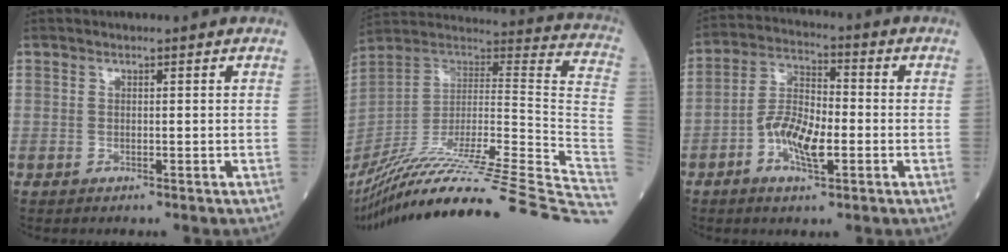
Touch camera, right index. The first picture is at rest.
{"total": 39.9, "force": [-32.8, -2.5, 22.7], "torque": [-0.212, -0.061, -0.479]}
{"total": 8.3, "force": [-2.7, 2.9, 7.3], "torque": [-0.152, 0.005, -0.054]}